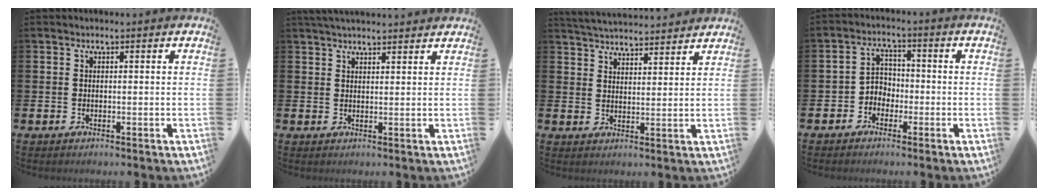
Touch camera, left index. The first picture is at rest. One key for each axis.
{"total": 2.9, "fx": 2.8, "fy": 0.2, "fz": 0.6, "tx": -0.018, "ty": -0.005, "tz": 0.052}
{"total": 4.5, "fx": 4.5, "fy": 0.3, "fz": -0.1, "tx": -0.013, "ty": -0.028, "tz": 0.080}
{"total": 2.8, "fx": -1.8, "fy": 2.0, "fz": 0.6, "tx": -0.022, "ty": 0.007, "tz": -0.043}